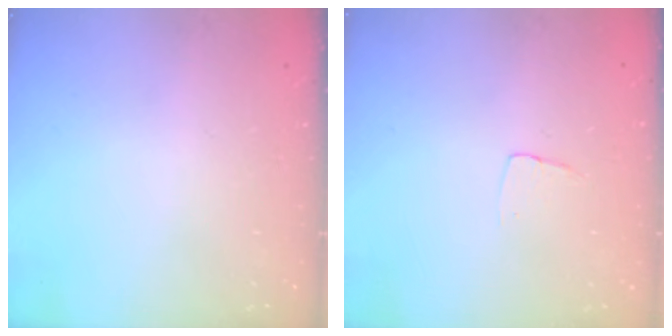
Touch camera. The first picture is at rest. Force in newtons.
{"total": 3.2, "press": 3.2, "slide": 0.2}